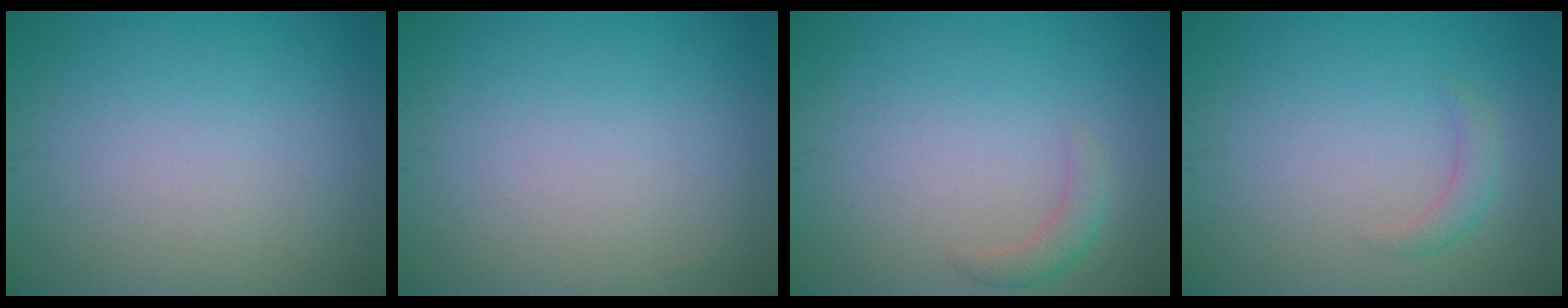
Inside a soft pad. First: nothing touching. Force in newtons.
{"total": 0.0}
{"total": 1.5, "press": 1.5, "slide": 0.1}
{"total": 1.4, "press": 1.4, "slide": 0.0}